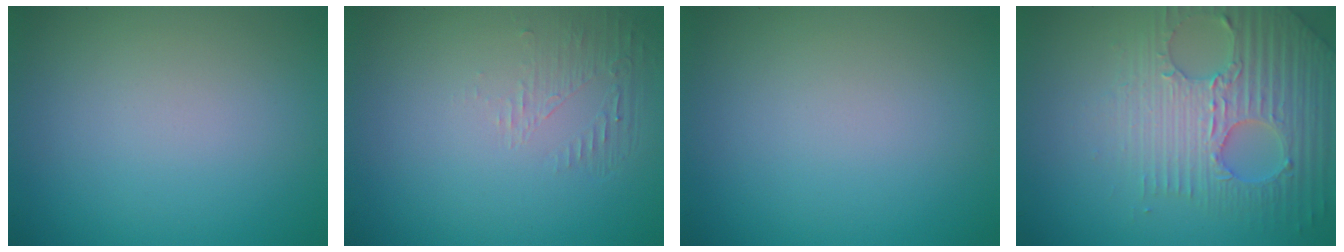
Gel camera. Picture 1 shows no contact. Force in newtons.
{"total": 1.3, "press": 0.0, "slide": 1.3}
{"total": 0.0}
{"total": 4.7, "press": 4.6, "slide": 1.2}